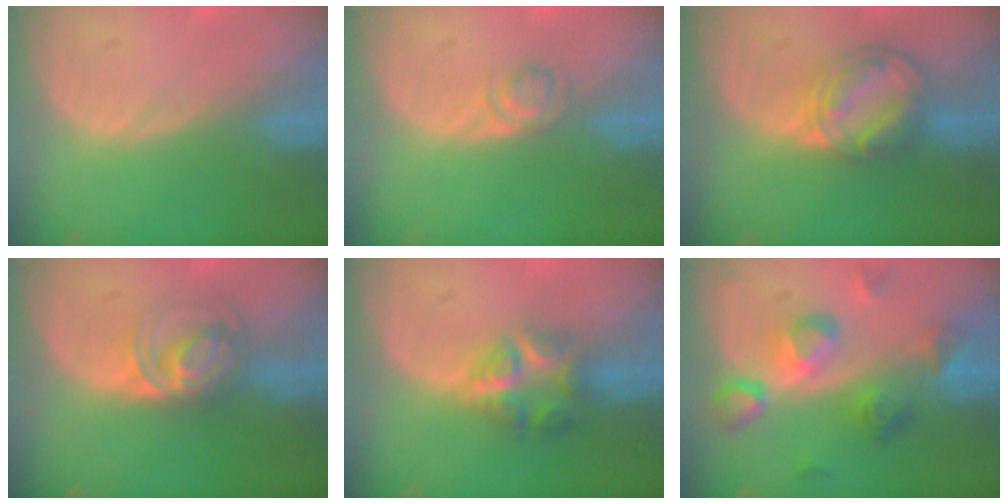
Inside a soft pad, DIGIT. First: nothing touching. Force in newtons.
{"total": 2.2, "press": 2.2, "slide": 0.2}
{"total": 8.2, "press": 7.0, "slide": 4.3}
{"total": 6.4, "press": 5.8, "slide": 2.8}
{"total": 5.8, "press": 5.6, "slide": 1.5}
{"total": 7.9, "press": 7.8, "slide": 1.2}